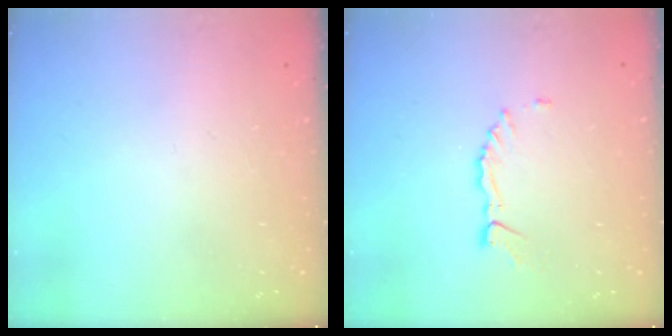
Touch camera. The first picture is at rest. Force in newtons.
{"total": 2.9, "press": 2.9, "slide": 0.3}